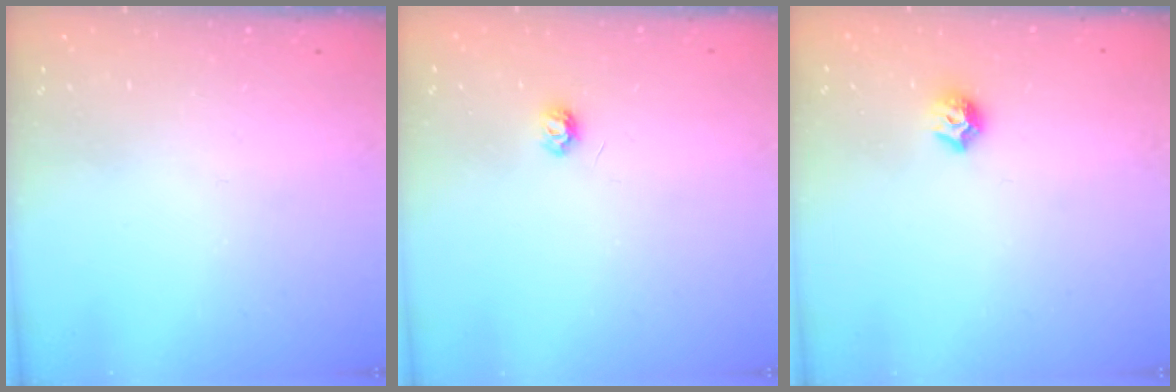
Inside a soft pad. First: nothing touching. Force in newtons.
{"total": 4.3, "press": 4.3, "slide": 0.5}
{"total": 7.6, "press": 7.6, "slide": 0.7}